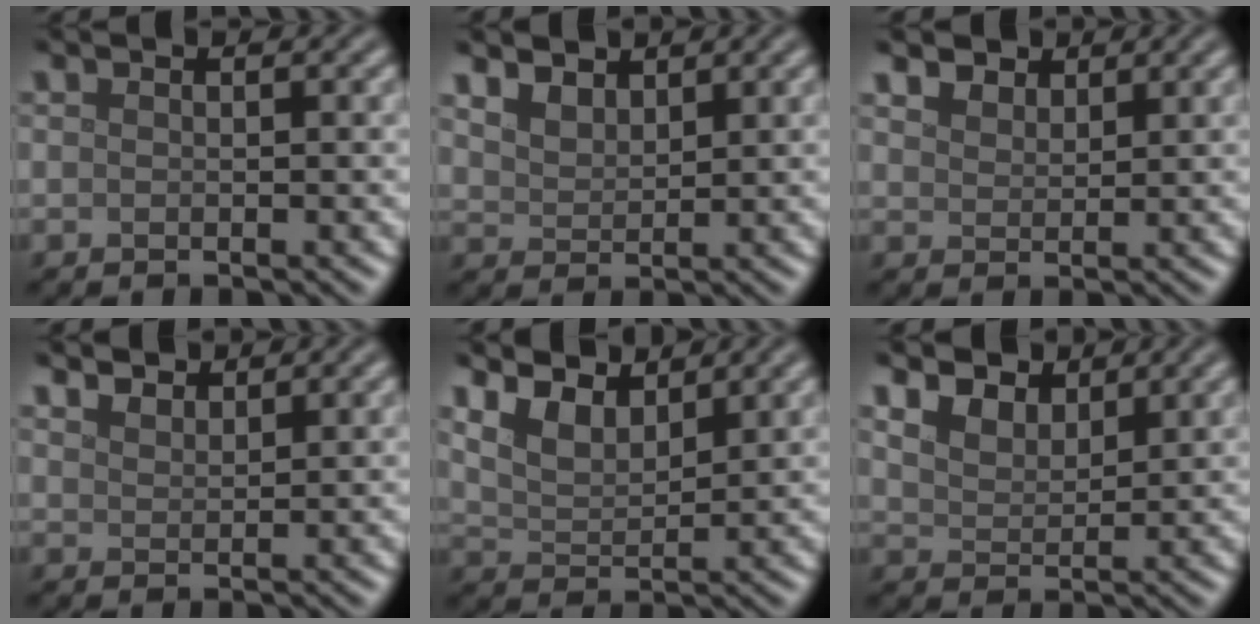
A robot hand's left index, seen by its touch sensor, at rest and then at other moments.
{"total": 3.5, "force": [2.7, 1.8, 1.3], "torque": [-0.041, 0.003, 0.053]}
{"total": 3.0, "force": [2.4, 1.5, 0.9], "torque": [-0.030, 0.000, 0.045]}
{"total": 2.6, "force": [2.4, 0.9, 0.7], "torque": [-0.016, -0.004, 0.042]}
{"total": 3.6, "force": [2.9, 1.3, 1.7], "torque": [-0.047, 0.002, 0.053]}
{"total": 4.5, "force": [3.5, 2.2, 1.7], "torque": [-0.056, 0.003, 0.055]}